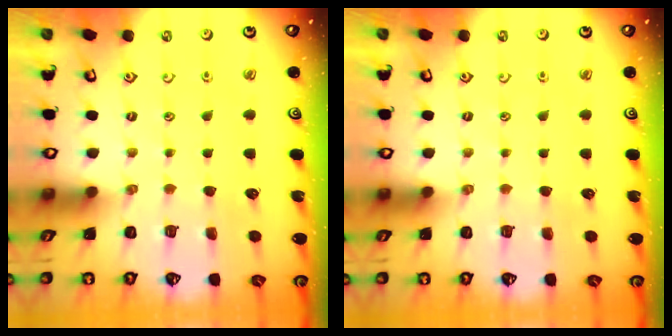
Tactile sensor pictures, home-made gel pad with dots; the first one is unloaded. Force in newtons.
{"total": 0.0}